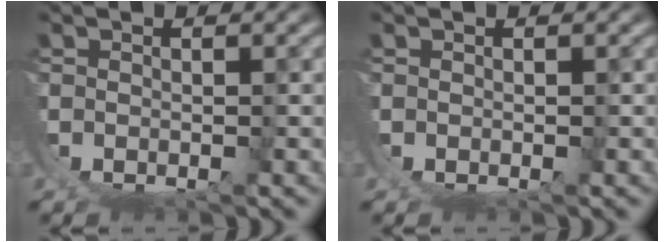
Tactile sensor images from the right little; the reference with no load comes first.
{"total": 0.0}